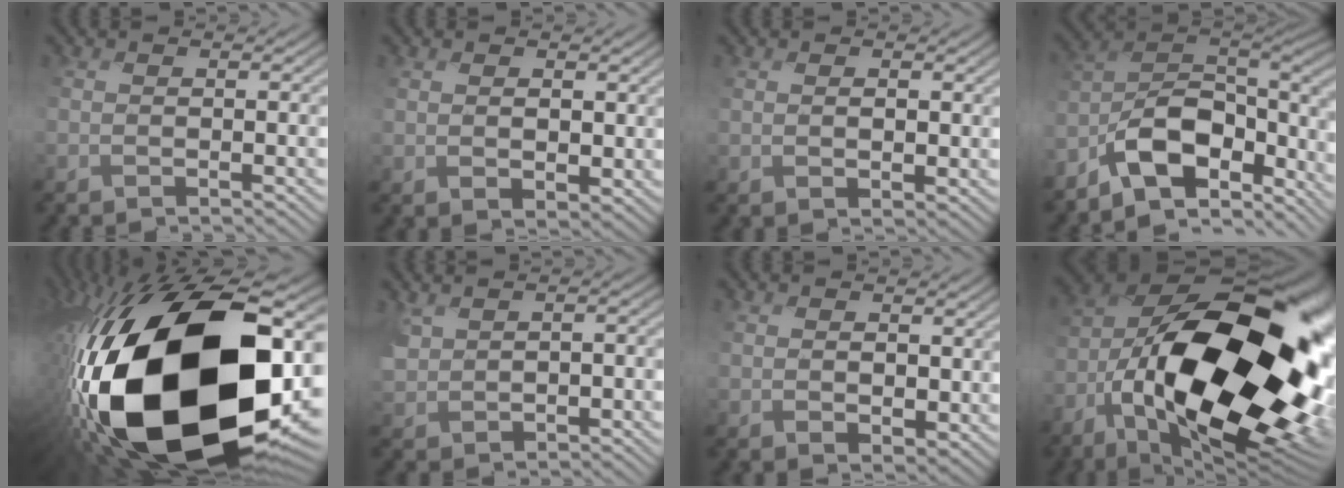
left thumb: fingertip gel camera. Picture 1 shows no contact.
{"total": 2.9, "force": [1.2, 2.1, 1.7], "torque": [-0.044, -0.008, 0.026]}
{"total": 1.9, "force": [0.7, 1.2, 1.3], "torque": [-0.029, -0.005, 0.018]}
{"total": 12.6, "force": [-7.3, 6.4, 8.0], "torque": [-0.163, -0.005, -0.150]}
{"total": 25.1, "force": [-4.0, 14.0, 20.4], "torque": [-0.451, -0.082, -0.041]}
{"total": 3.9, "force": [0.7, 2.9, 2.5], "torque": [-0.066, -0.003, 0.018]}
{"total": 3.5, "force": [1.4, 2.5, 2.0], "torque": [-0.054, -0.009, 0.031]}
{"total": 23.6, "force": [-4.7, 13.0, 19.1], "torque": [-0.397, -0.035, -0.060]}